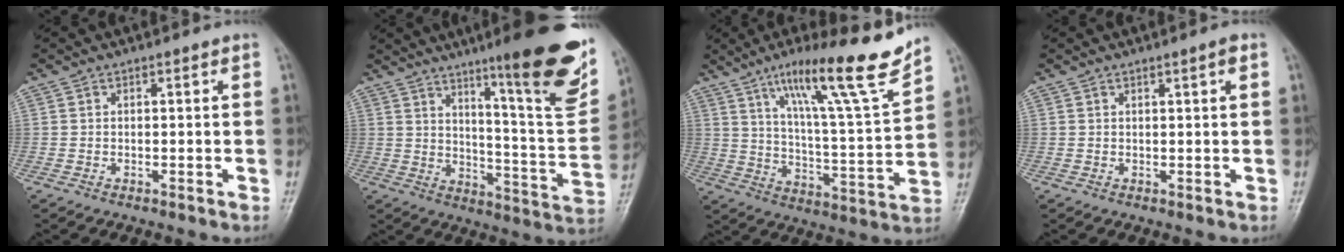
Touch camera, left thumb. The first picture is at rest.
{"total": 22.0, "force": [13.3, 3.1, 17.3], "torque": [-0.202, -0.070, 0.200]}
{"total": 19.9, "force": [13.6, 1.8, 14.5], "torque": [-0.205, -0.070, 0.218]}
{"total": 1.5, "force": [0.7, 0.2, 1.3], "torque": [-0.018, -0.001, 0.012]}